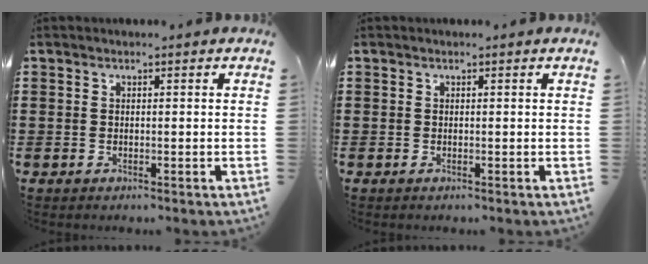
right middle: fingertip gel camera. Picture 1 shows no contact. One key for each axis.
{"total": 0.0}